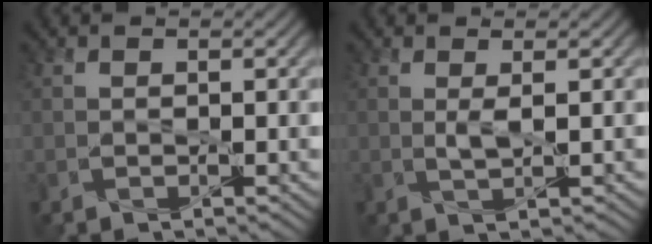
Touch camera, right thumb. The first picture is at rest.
{"total": 1.5, "force": [0.4, 0.1, 1.4], "torque": [-0.033, 0.002, 0.007]}